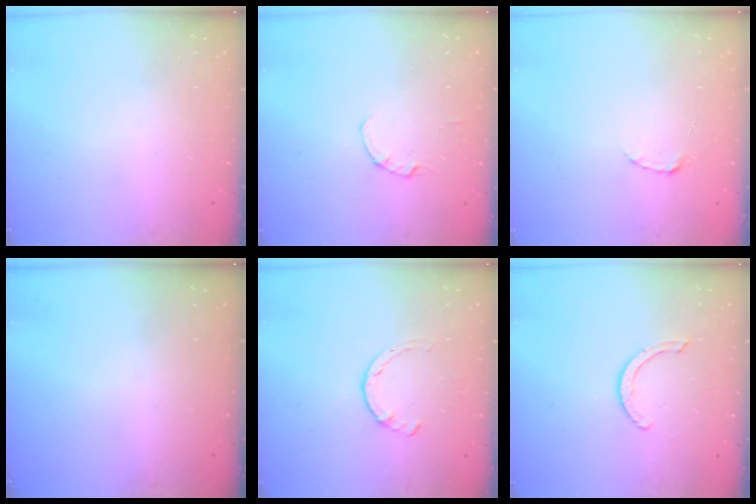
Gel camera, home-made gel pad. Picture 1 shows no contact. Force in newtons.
{"total": 0.0}
{"total": 2.2, "press": 2.2, "slide": 0.3}
{"total": 0.0}
{"total": 1.4, "press": 1.3, "slide": 0.3}
{"total": 3.1, "press": 3.1, "slide": 0.1}